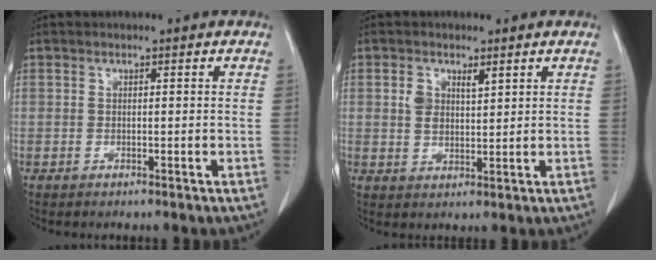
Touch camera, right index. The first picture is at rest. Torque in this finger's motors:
{"motor_torque": [0.07, 0.15, 0.07, 0.02]}